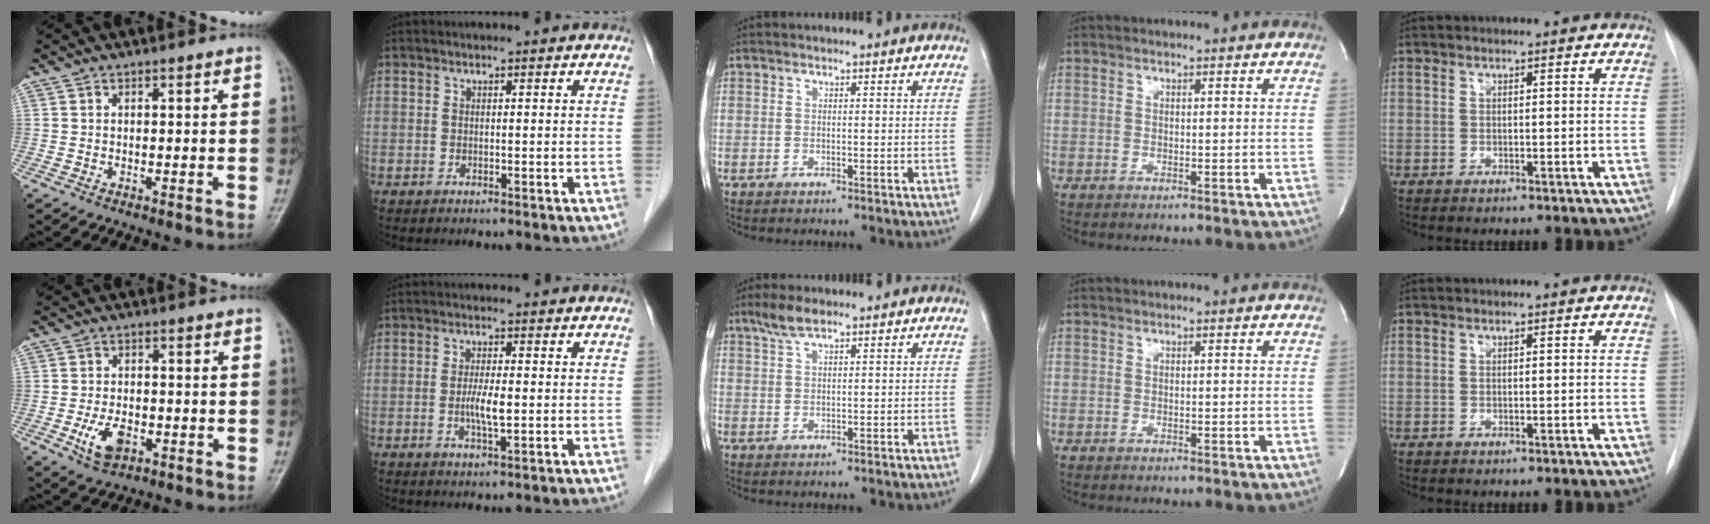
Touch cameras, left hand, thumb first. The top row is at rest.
{"thumb": {"total": 6.0, "force": [-2.5, 3.5, 4.1], "torque": [-0.078, 0.006, -0.041]}, "index": {"total": 3.4, "force": [-0.4, 0.4, 3.4], "torque": [-0.068, -0.005, -0.006]}, "middle": {"total": 3.4, "force": [2.5, 0.6, 2.2], "torque": [-0.053, 0.007, 0.054]}}